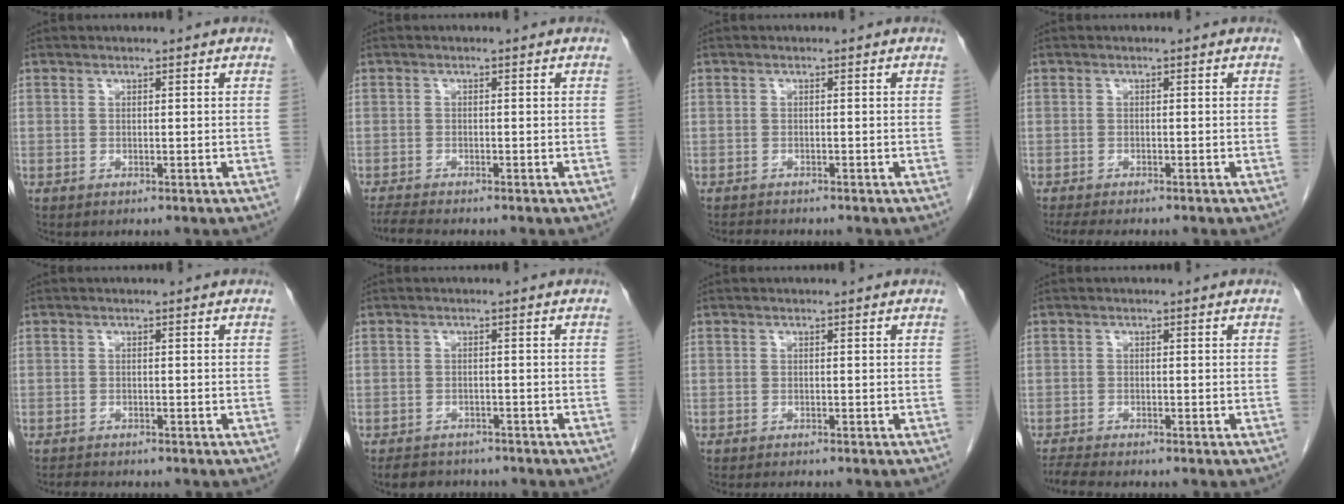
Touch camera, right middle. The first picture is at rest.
{"total": 2.6, "force": [-2.4, -0.3, 0.8], "torque": [-0.021, -0.012, -0.046]}
{"total": 1.5, "force": [-1.4, 0.3, 0.2], "torque": [-0.010, -0.005, -0.021]}
{"total": 4.8, "force": [-4.1, 0.9, 2.4], "torque": [-0.034, -0.011, -0.060]}
{"total": 1.7, "force": [-1.7, 0.4, 0.4], "torque": [-0.012, -0.006, -0.024]}
{"total": 5.4, "force": [-4.7, 2.3, 1.1], "torque": [-0.017, -0.002, -0.066]}
{"total": 2.0, "force": [-1.8, 0.1, 0.8], "torque": [-0.012, -0.004, -0.024]}
{"total": 3.0, "force": [-2.8, -0.3, 0.9], "torque": [-0.021, -0.014, -0.052]}